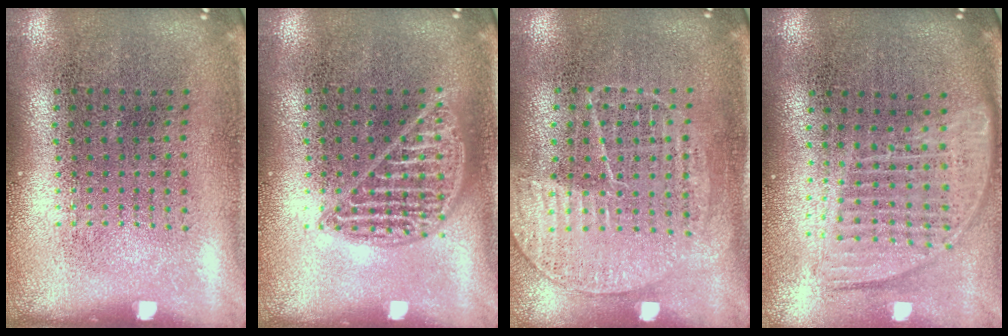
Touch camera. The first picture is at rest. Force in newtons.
{"total": 1.1, "press": 1.0, "slide": 0.2}
{"total": 1.3, "press": 1.3, "slide": 0.2}
{"total": 1.7, "press": 1.4, "slide": 0.9}